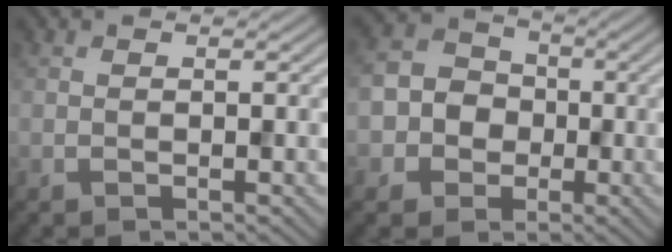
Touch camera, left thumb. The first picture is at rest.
{"total": 6.4, "force": [-1.3, 5.7, 2.7], "torque": [-0.057, -0.001, -0.051]}